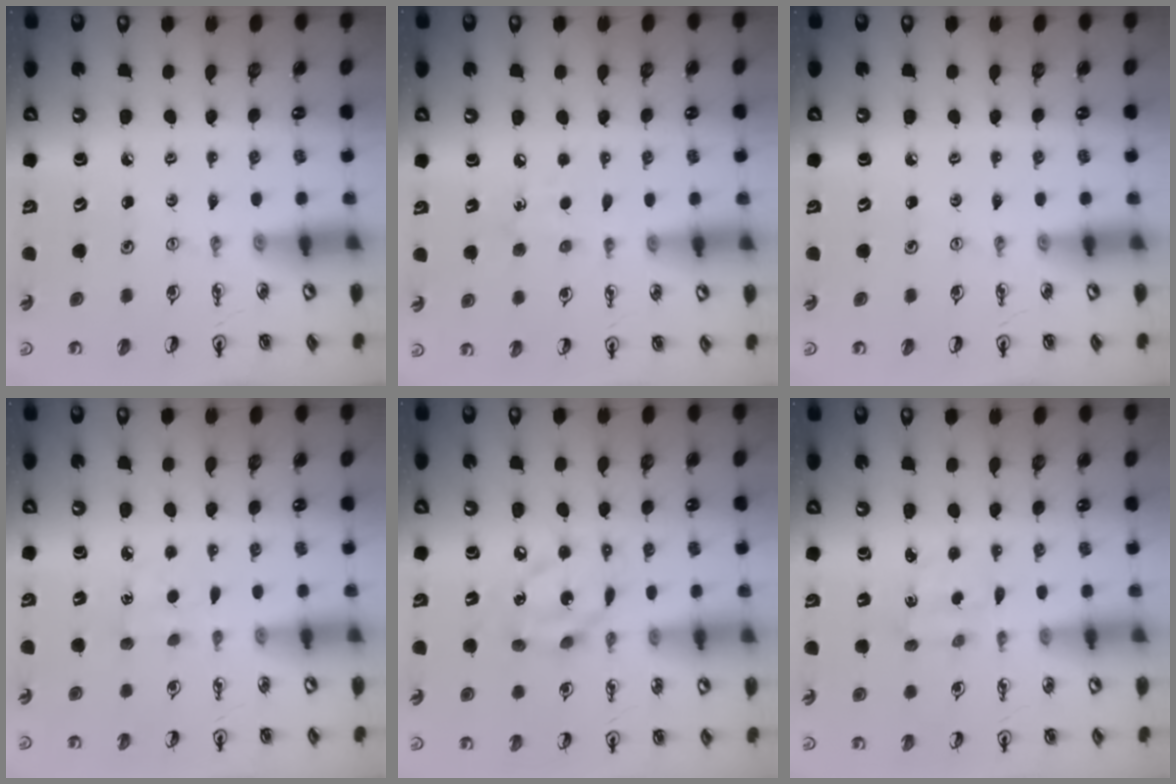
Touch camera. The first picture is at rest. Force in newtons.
{"total": 6.0, "press": 6.0, "slide": 0.8}
{"total": 0.0}
{"total": 2.9, "press": 2.9, "slide": 0.3}
{"total": 11.4, "press": 11.3, "slide": 0.6}
{"total": 2.8, "press": 2.8, "slide": 0.5}